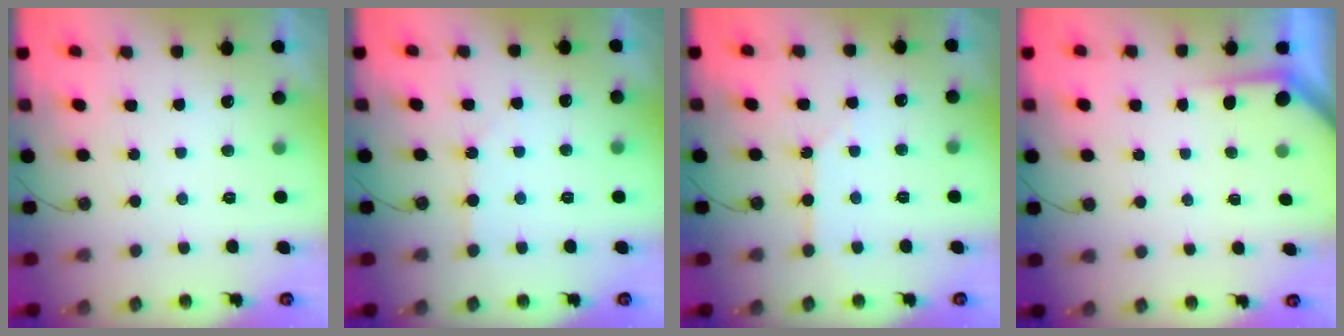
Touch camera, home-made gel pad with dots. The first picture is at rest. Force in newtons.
{"total": 2.3, "press": 2.3, "slide": 0.4}
{"total": 3.0, "press": 3.0, "slide": 0.4}
{"total": 2.0, "press": 2.0, "slide": 0.2}